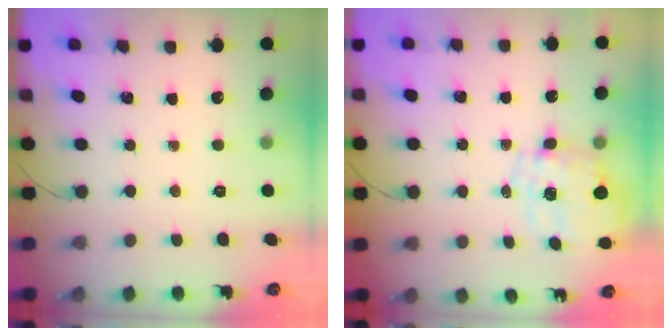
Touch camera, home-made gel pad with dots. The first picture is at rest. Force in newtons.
{"total": 2.5, "press": 2.3, "slide": 0.9}